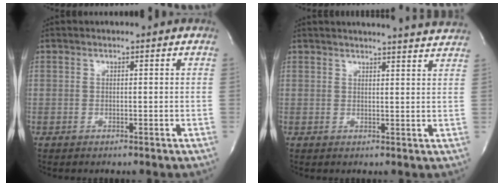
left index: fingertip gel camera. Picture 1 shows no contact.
{"total": 12.3, "force": [11.8, -0.4, 3.5], "torque": [-0.048, -0.026, 0.127]}